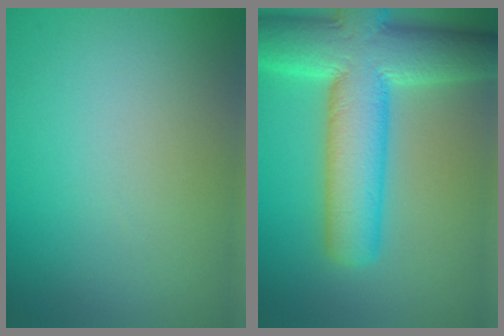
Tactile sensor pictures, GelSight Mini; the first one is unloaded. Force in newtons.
{"total": 11.6, "press": 11.6, "slide": 0.6}